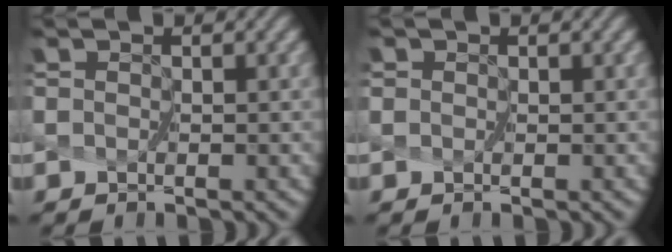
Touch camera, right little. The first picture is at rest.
{"total": 0.0}